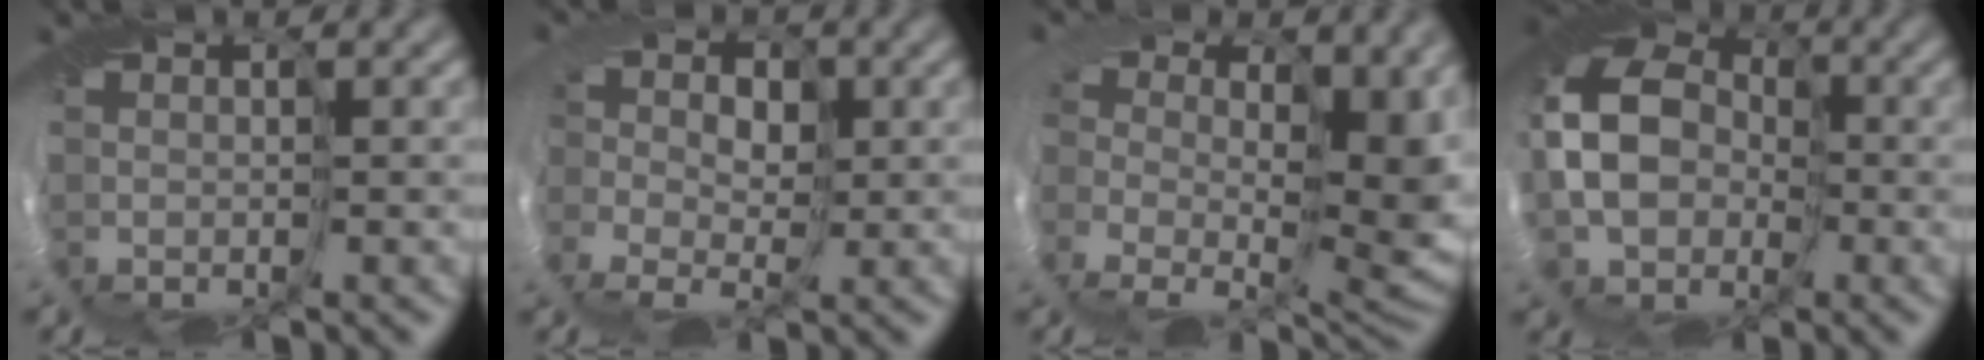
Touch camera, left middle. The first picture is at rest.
{"total": 3.4, "force": [-0.4, 2.9, 1.7], "torque": [-0.004, -0.006, -0.030]}
{"total": 9.4, "force": [0.8, 6.1, 7.1], "torque": [-0.102, -0.046, 0.020]}
{"total": 8.5, "force": [-2.1, 6.3, 5.3], "torque": [-0.116, -0.011, -0.063]}